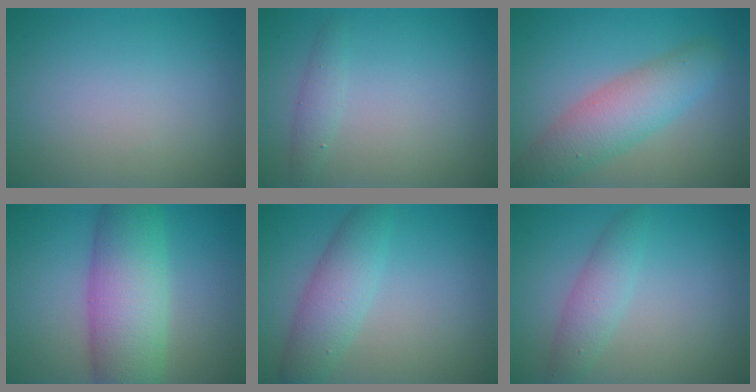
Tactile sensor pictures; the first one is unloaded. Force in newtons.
{"total": 1.3, "press": 1.3, "slide": 0.1}
{"total": 5.3, "press": 5.3, "slide": 0.1}
{"total": 8.5, "press": 8.5, "slide": 0.0}
{"total": 4.0, "press": 4.0, "slide": 0.1}
{"total": 2.7, "press": 2.7, "slide": 0.2}